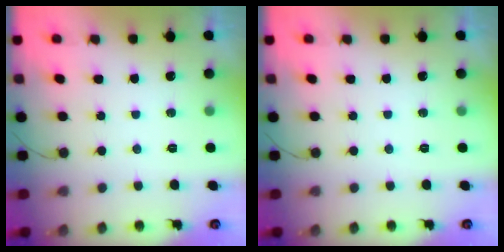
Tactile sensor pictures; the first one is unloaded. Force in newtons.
{"total": 0.0}